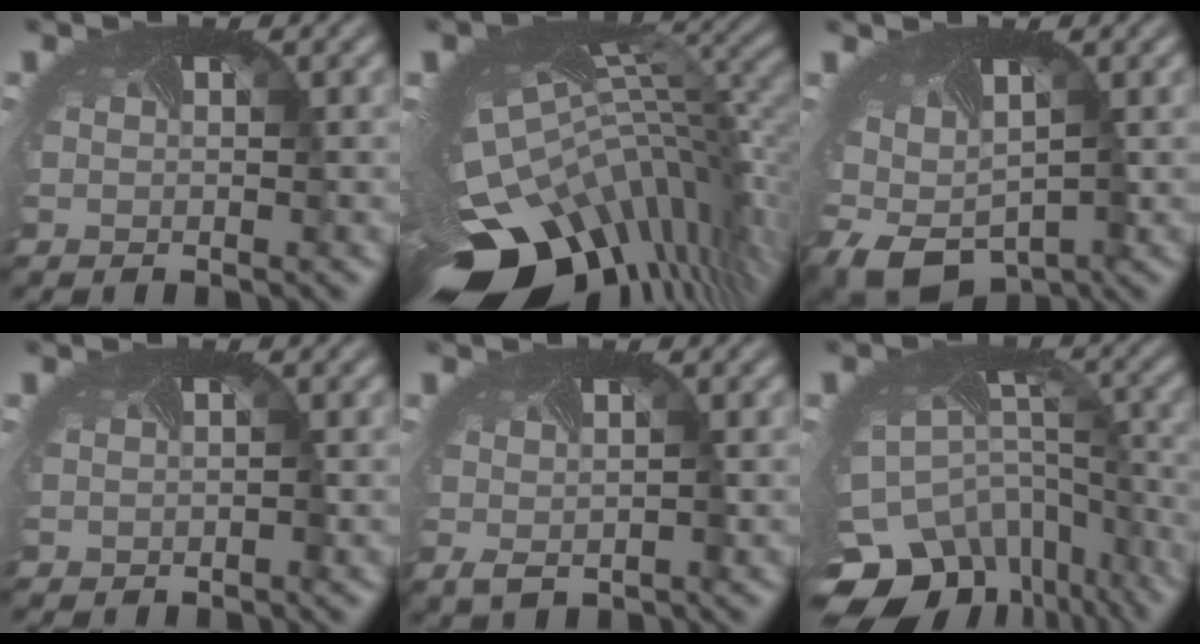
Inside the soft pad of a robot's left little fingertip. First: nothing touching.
{"total": 14.4, "force": [-5.9, 7.7, 10.6], "torque": [-0.238, -0.048, -0.074]}
{"total": 5.0, "force": [-1.0, 3.9, 3.0], "torque": [-0.068, -0.026, -0.008]}
{"total": 0.7, "force": [0.0, 0.4, -0.6], "torque": [0.012, 0.001, 0.000]}
{"total": 0.9, "force": [-0.2, 0.8, 0.4], "torque": [-0.018, -0.002, 0.001]}
{"total": 14.8, "force": [-9.7, 9.5, 6.0], "torque": [-0.153, -0.052, -0.103]}